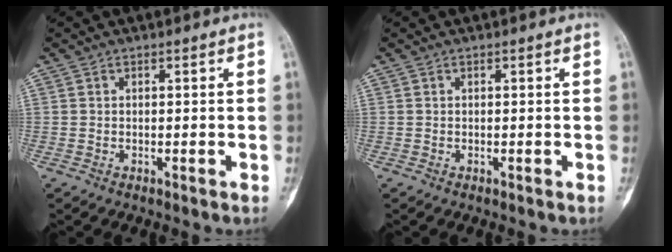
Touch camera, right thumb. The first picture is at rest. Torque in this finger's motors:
{"motor_torque": [0.11, -0.05, 0.00, 0.00, 0.01]}